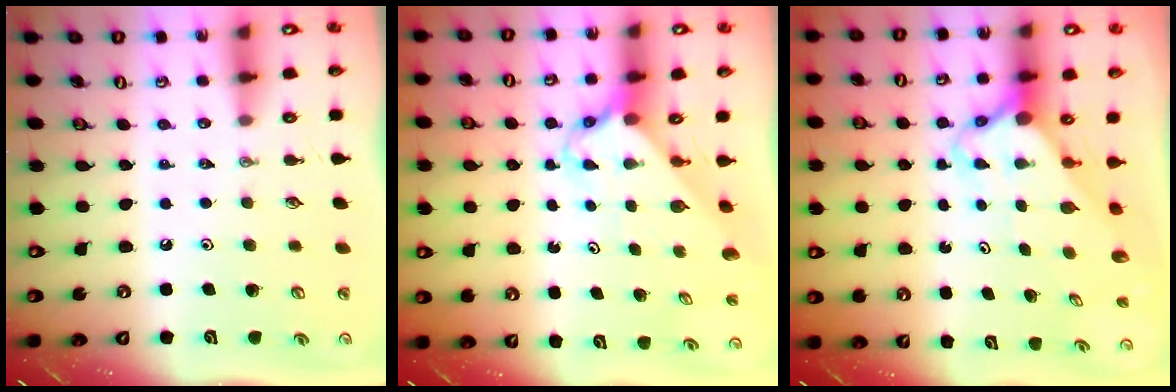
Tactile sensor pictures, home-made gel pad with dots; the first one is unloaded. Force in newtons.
{"total": 2.4, "press": 2.4, "slide": 0.2}
{"total": 3.9, "press": 3.8, "slide": 0.2}